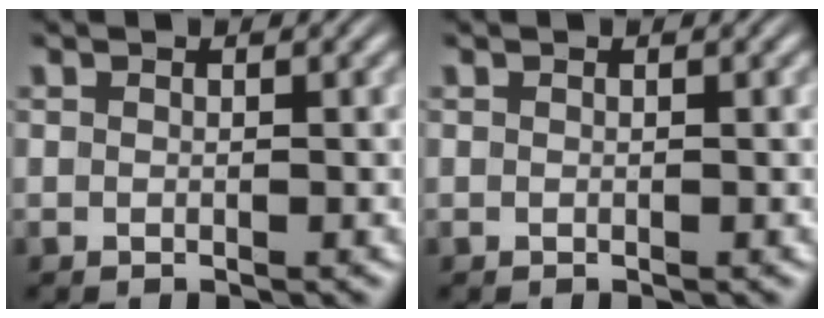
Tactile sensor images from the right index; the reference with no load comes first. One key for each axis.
{"total": 0.0}